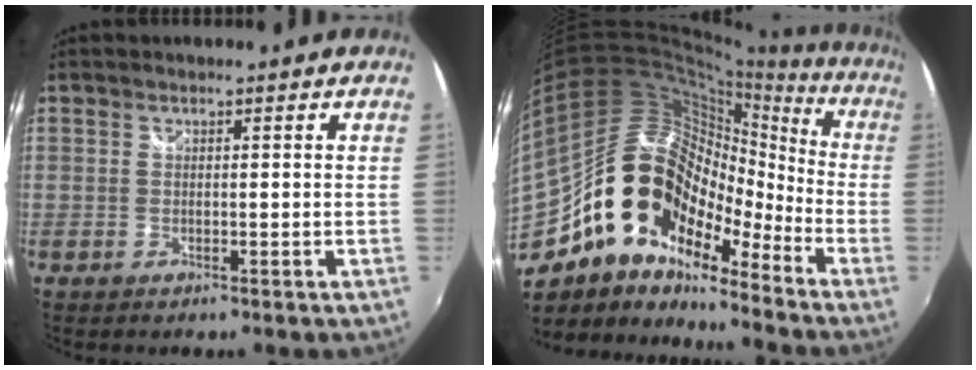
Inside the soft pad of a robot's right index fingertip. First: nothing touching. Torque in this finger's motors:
{"motor_torque": [0.16, -0.32, -0.10, -0.12]}